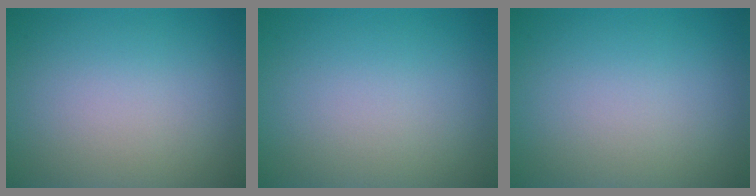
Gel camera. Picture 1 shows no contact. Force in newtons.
{"total": 0.0}
{"total": 0.0}